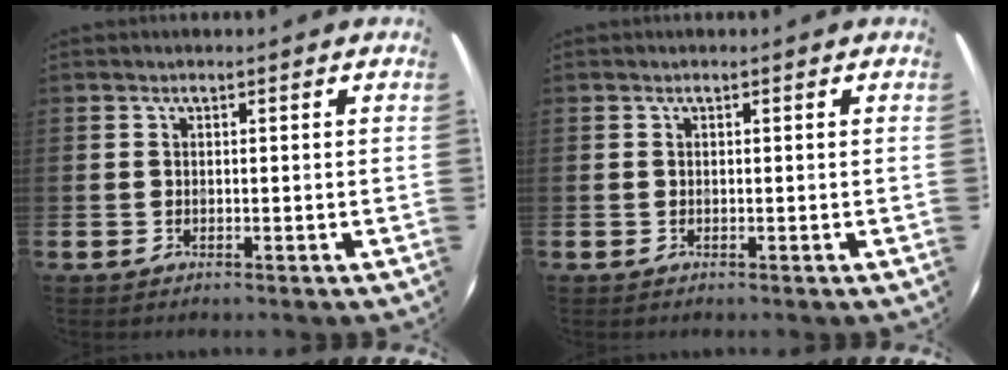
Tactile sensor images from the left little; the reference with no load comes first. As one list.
[{"total": 0.0}]